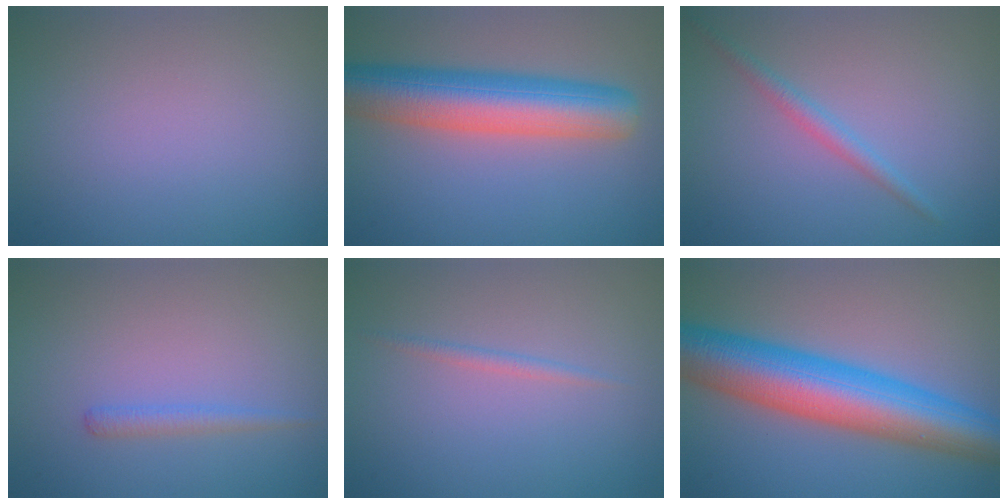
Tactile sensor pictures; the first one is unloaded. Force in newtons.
{"total": 8.6, "press": 8.6, "slide": 0.3}
{"total": 1.6, "press": 1.6, "slide": 0.1}
{"total": 1.3, "press": 1.3, "slide": 0.0}
{"total": 0.8, "press": 0.8, "slide": 0.0}
{"total": 10.9, "press": 10.9, "slide": 0.1}